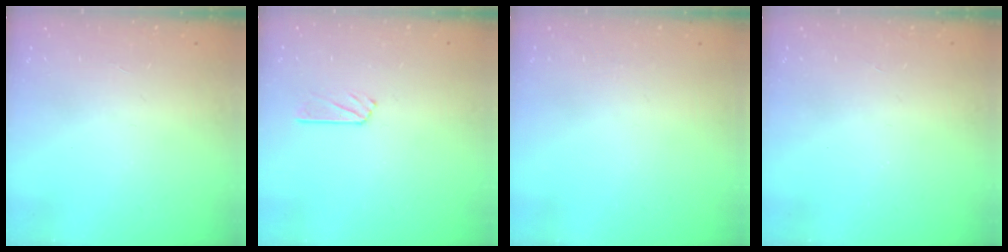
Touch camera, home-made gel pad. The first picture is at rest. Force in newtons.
{"total": 3.0, "press": 3.0, "slide": 0.3}
{"total": 0.0}
{"total": 0.0}